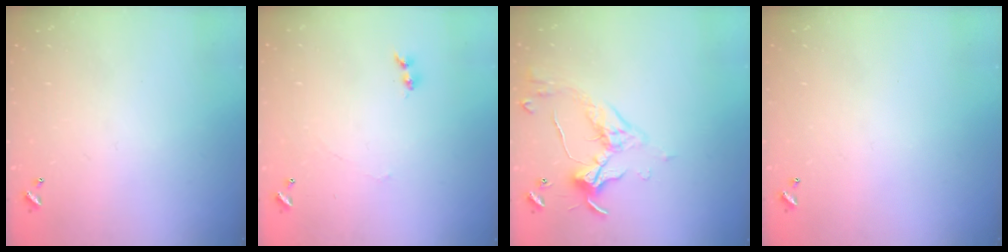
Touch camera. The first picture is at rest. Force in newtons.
{"total": 1.2, "press": 1.1, "slide": 0.3}
{"total": 5.7, "press": 5.7, "slide": 1.0}
{"total": 0.0}